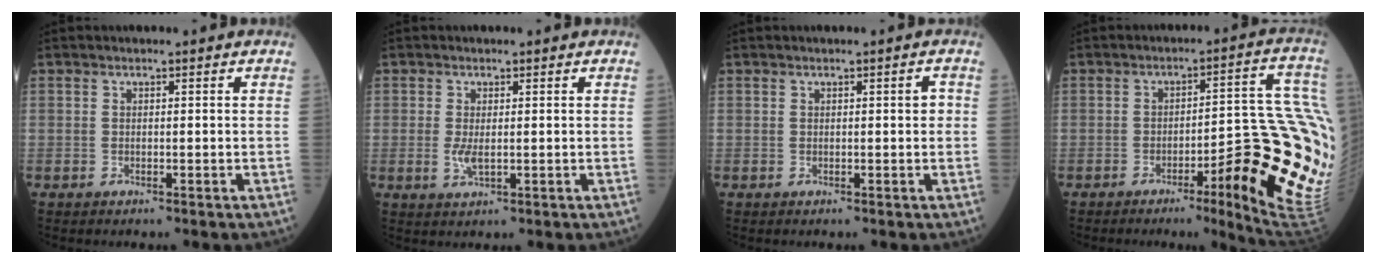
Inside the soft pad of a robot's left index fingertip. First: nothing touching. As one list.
[{"total": 2.3, "force": [-0.2, 1.0, 2.0], "torque": [-0.047, -0.005, 0.000]}, {"total": 1.1, "force": [0.1, 0.4, 1.0], "torque": [-0.010, 0.002, 0.001]}, {"total": 19.2, "force": [-4.5, 2.4, 18.5], "torque": [-0.145, 0.017, -0.045]}]